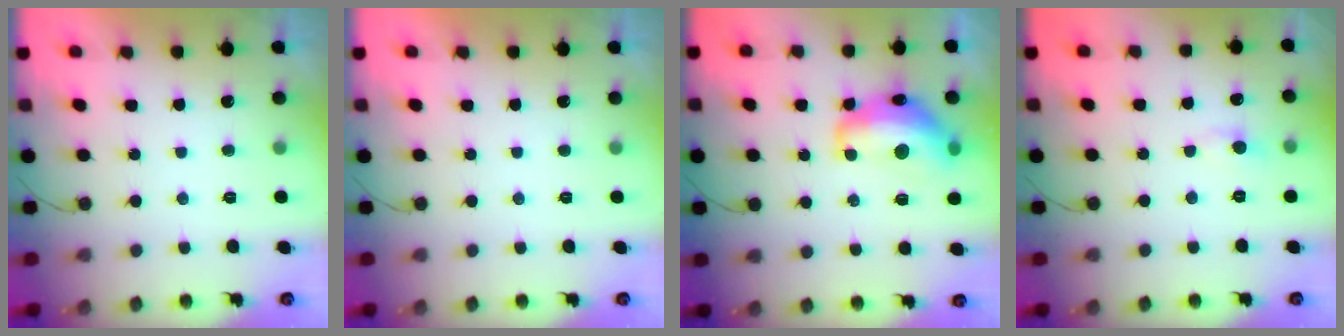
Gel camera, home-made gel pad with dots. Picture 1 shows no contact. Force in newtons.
{"total": 0.0}
{"total": 15.1, "press": 15.1, "slide": 0.8}
{"total": 4.6, "press": 4.6, "slide": 0.6}